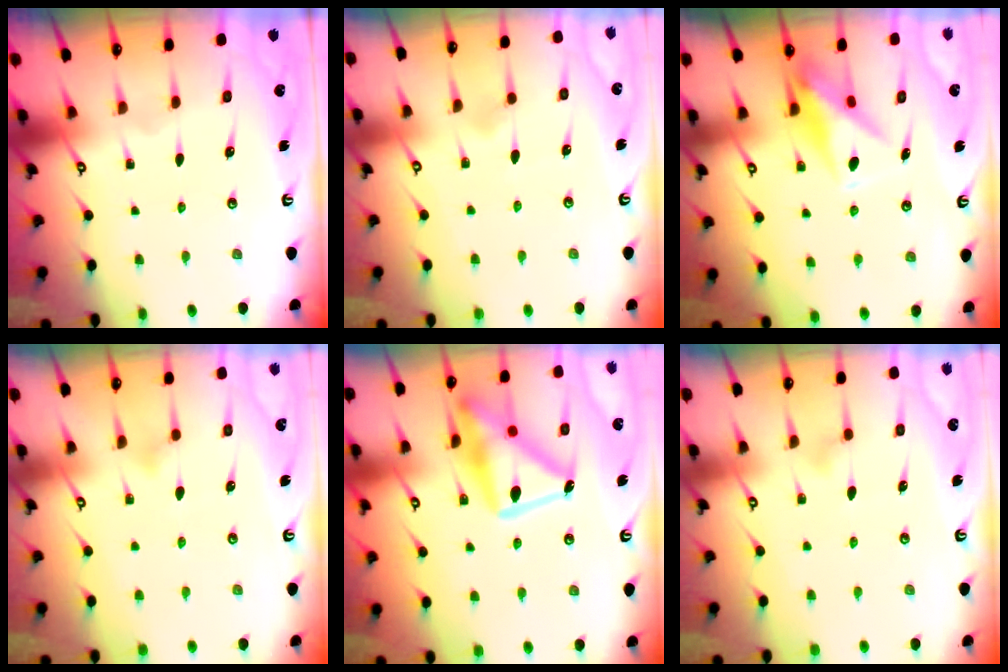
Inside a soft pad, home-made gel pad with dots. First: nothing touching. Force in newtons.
{"total": 7.5, "press": 7.5, "slide": 0.4}
{"total": 10.3, "press": 10.3, "slide": 0.8}
{"total": 8.0, "press": 8.0, "slide": 0.4}
{"total": 20.6, "press": 20.5, "slide": 1.5}
{"total": 7.7, "press": 7.7, "slide": 0.3}